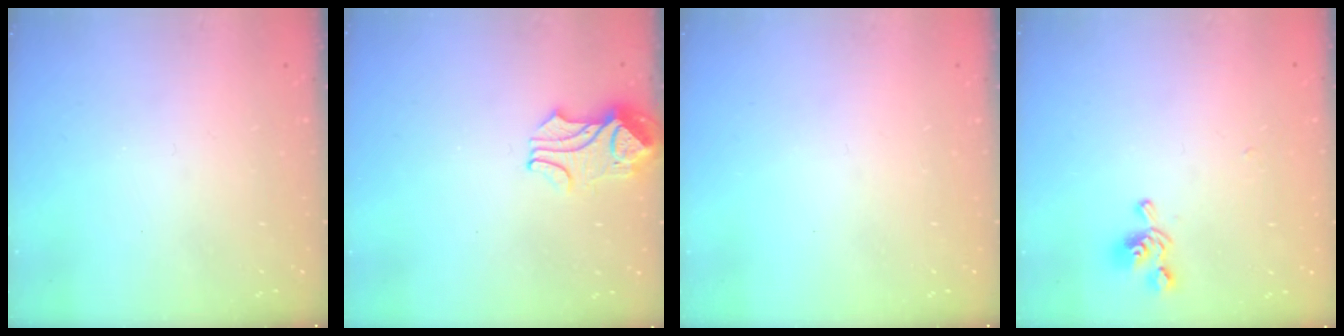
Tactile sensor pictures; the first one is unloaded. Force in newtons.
{"total": 2.3, "press": 2.3, "slide": 0.6}
{"total": 0.0}
{"total": 1.6, "press": 1.2, "slide": 1.1}